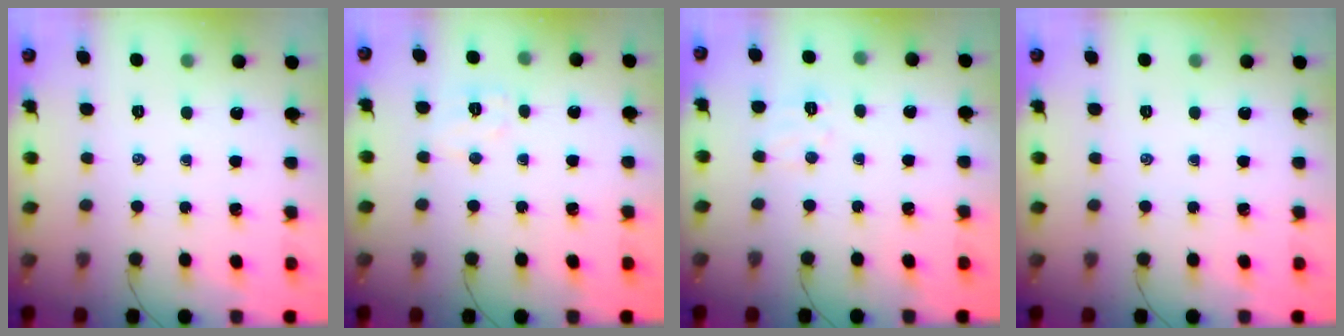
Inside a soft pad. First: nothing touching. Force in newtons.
{"total": 5.9, "press": 5.8, "slide": 1.0}
{"total": 5.8, "press": 5.8, "slide": 1.0}
{"total": 0.0}